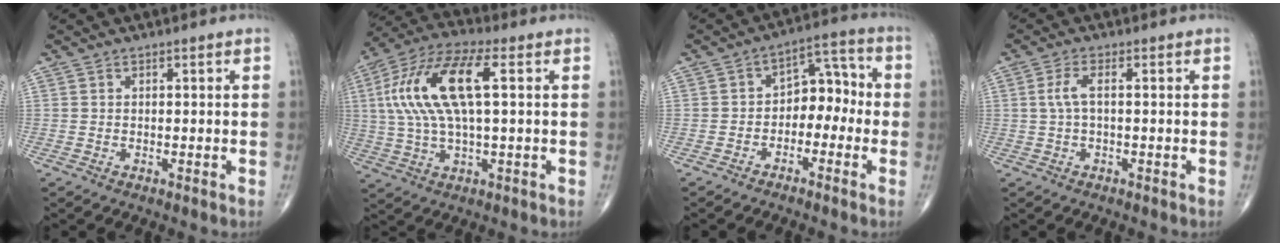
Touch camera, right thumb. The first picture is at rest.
{"total": 16.8, "force": [3.2, 6.0, 15.4], "torque": [-0.327, 0.027, 0.055]}
{"total": 7.9, "force": [-1.9, 5.3, 5.5], "torque": [-0.044, 0.044, -0.045]}
{"total": 3.2, "force": [0.3, 1.0, 3.0], "torque": [-0.075, 0.010, 0.003]}